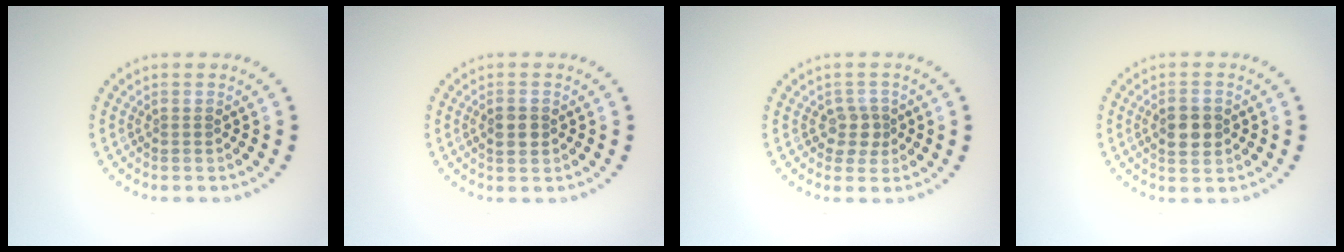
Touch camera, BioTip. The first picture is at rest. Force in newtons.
{"total": 1.8, "press": 1.8, "slide": 0.2}
{"total": 2.0, "press": 1.7, "slide": 1.1}
{"total": 3.0, "press": 3.0, "slide": 0.1}